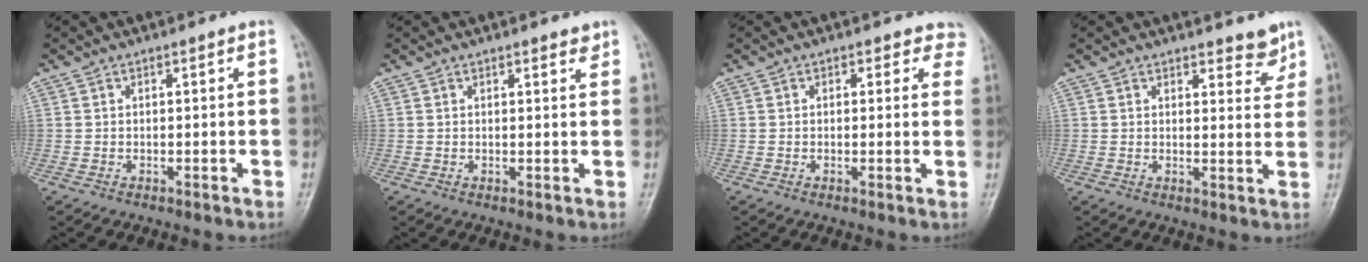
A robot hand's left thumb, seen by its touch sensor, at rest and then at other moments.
{"total": 1.8, "force": [1.4, 0.7, 0.9], "torque": [-0.003, -0.007, 0.015]}
{"total": 4.2, "force": [3.0, 2.7, 0.9], "torque": [0.035, -0.009, 0.015]}
{"total": 4.3, "force": [3.4, 1.8, 1.9], "torque": [0.003, -0.023, 0.043]}